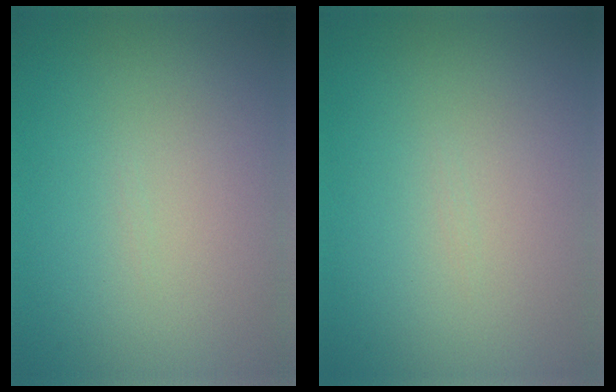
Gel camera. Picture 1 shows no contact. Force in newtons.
{"total": 0.0}